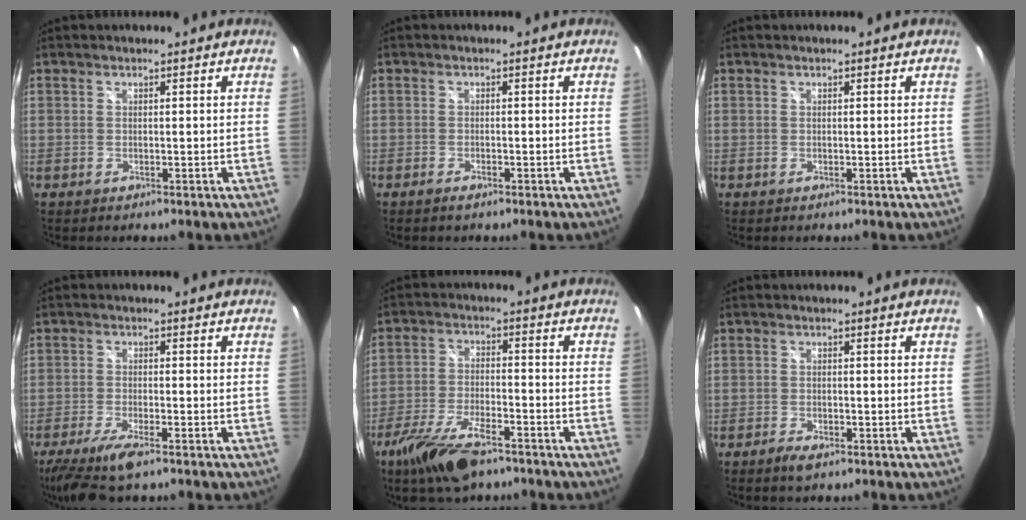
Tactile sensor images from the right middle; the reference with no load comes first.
{"total": 1.5, "force": [-1.2, 0.4, 0.9], "torque": [-0.019, -0.005, -0.023]}
{"total": 0.0}
{"total": 9.7, "force": [-7.0, 2.1, 6.4], "torque": [-0.149, -0.033, -0.129]}
{"total": 12.5, "force": [-9.0, 4.4, 7.5], "torque": [-0.171, -0.024, -0.166]}
{"total": 2.9, "force": [-2.1, 1.0, 1.7], "torque": [-0.041, -0.007, -0.041]}